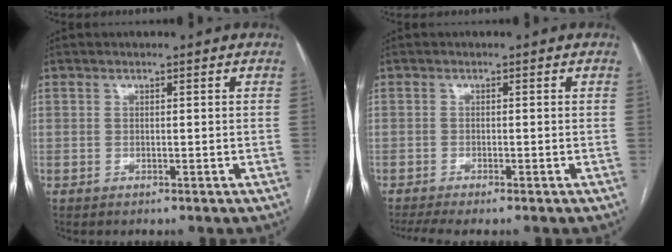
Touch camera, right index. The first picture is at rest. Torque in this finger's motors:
{"motor_torque": [0.06, -0.02, 0.05, 0.02]}